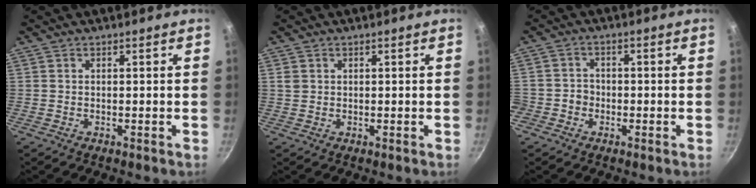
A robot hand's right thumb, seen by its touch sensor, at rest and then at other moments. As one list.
[{"total": 1.5, "force": [0.5, 1.3, 0.6], "torque": [-0.006, 0.004, 0.009]}, {"total": 3.2, "force": [-1.4, 2.8, 0.5], "torque": [0.016, 0.018, -0.029]}]